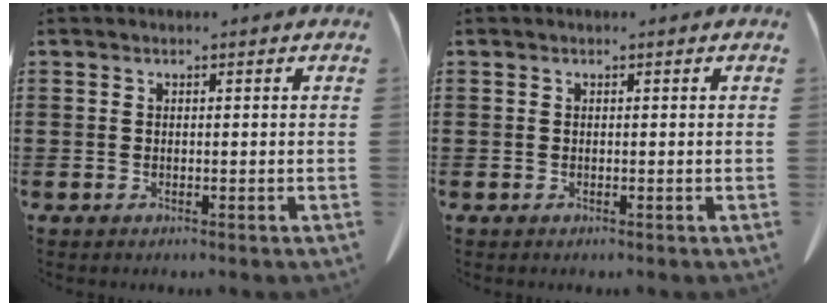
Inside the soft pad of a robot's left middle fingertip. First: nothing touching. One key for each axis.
{"total": 0.0}